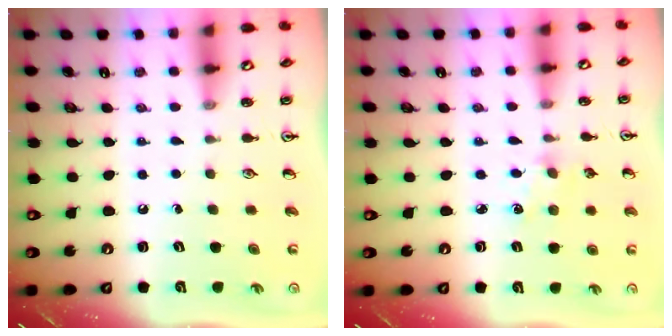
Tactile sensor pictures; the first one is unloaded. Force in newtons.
{"total": 3.3, "press": 3.3, "slide": 0.4}